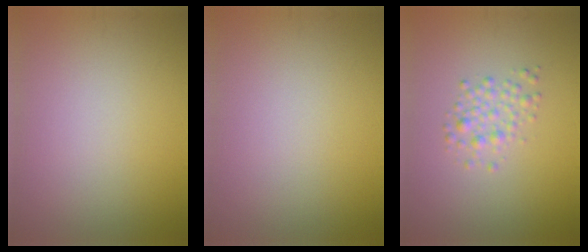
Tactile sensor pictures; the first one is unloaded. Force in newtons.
{"total": 0.0}
{"total": 1.9, "press": 1.9, "slide": 0.0}